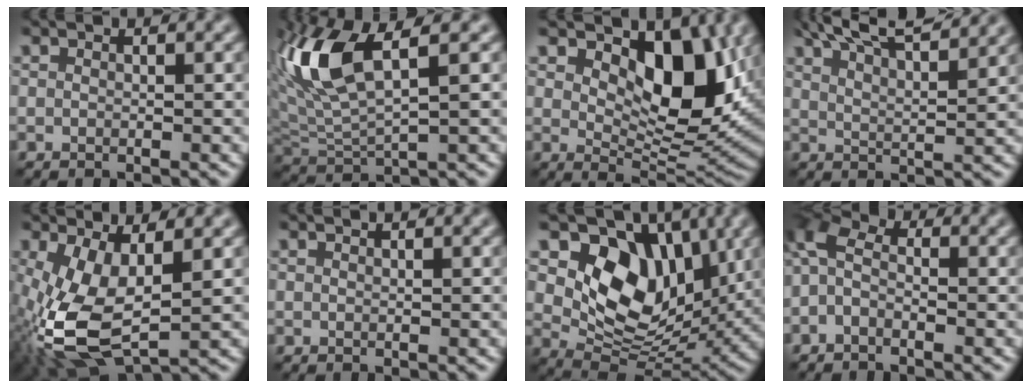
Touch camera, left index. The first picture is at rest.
{"total": 8.5, "force": [3.5, 2.9, 7.1], "torque": [-0.163, 0.011, 0.067]}
{"total": 8.7, "force": [3.1, 4.6, 6.7], "torque": [-0.097, -0.018, 0.047]}
{"total": 9.6, "force": [7.7, 2.4, 5.3], "torque": [-0.063, 0.026, 0.075]}
{"total": 9.4, "force": [-1.0, 4.6, 8.2], "torque": [-0.203, -0.013, -0.019]}
{"total": 0.6, "force": [0.4, 0.1, 0.4], "torque": [-0.002, 0.000, 0.002]}
{"total": 9.3, "force": [3.2, 6.5, 5.7], "torque": [-0.097, -0.020, 0.055]}
{"total": 4.2, "force": [-0.6, 2.7, 3.2], "torque": [-0.075, 0.013, -0.024]}